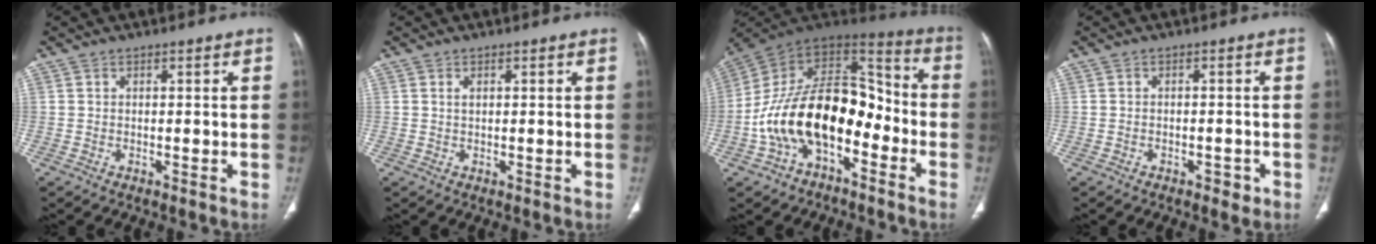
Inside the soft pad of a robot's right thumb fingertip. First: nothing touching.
{"total": 1.0, "force": [0.4, 0.5, 0.7], "torque": [-0.014, 0.002, 0.009]}
{"total": 22.0, "force": [-6.6, 12.9, 16.5], "torque": [-0.260, 0.086, -0.114]}
{"total": 2.2, "force": [-1.2, 1.3, 1.3], "torque": [-0.013, 0.007, -0.013]}